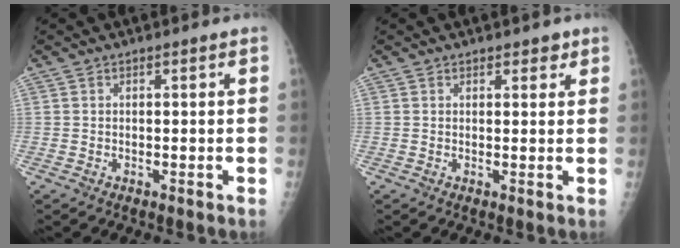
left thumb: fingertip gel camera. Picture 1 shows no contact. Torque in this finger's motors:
{"motor_torque": [-0.21, -0.01, -0.19, -0.17, 0.03]}